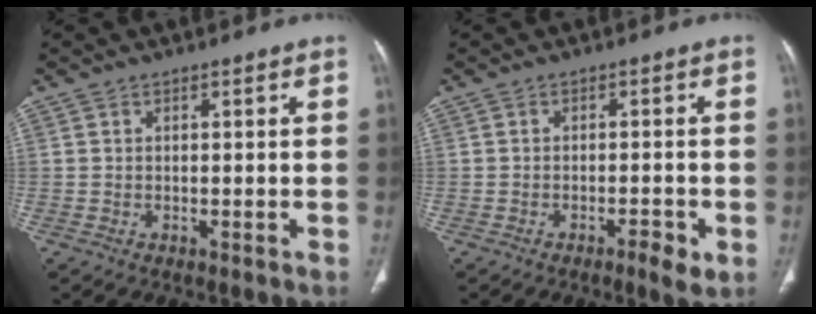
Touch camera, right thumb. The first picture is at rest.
{"total": 3.5, "force": [-1.7, 0.8, 3.0], "torque": [-0.047, 0.003, -0.028]}